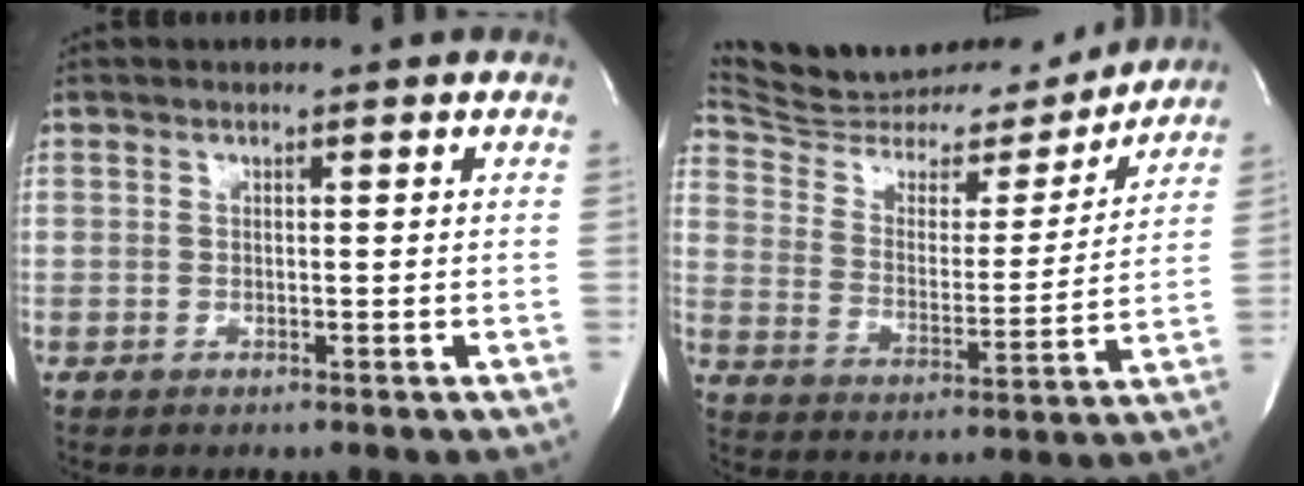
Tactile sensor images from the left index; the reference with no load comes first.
{"total": 20.1, "force": [19.2, 4.1, 4.0], "torque": [-0.070, -0.022, 0.294]}